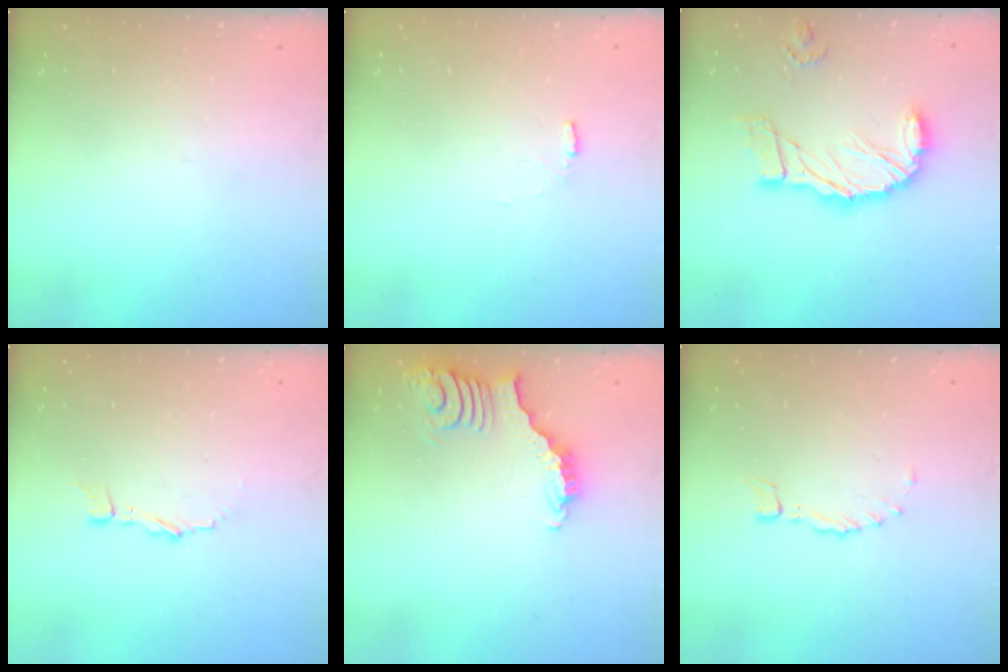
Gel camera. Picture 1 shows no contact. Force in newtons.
{"total": 5.0, "press": 5.0, "slide": 0.4}
{"total": 14.7, "press": 14.5, "slide": 2.3}
{"total": 4.6, "press": 4.6, "slide": 0.4}
{"total": 3.8, "press": 3.7, "slide": 0.5}
{"total": 0.0}